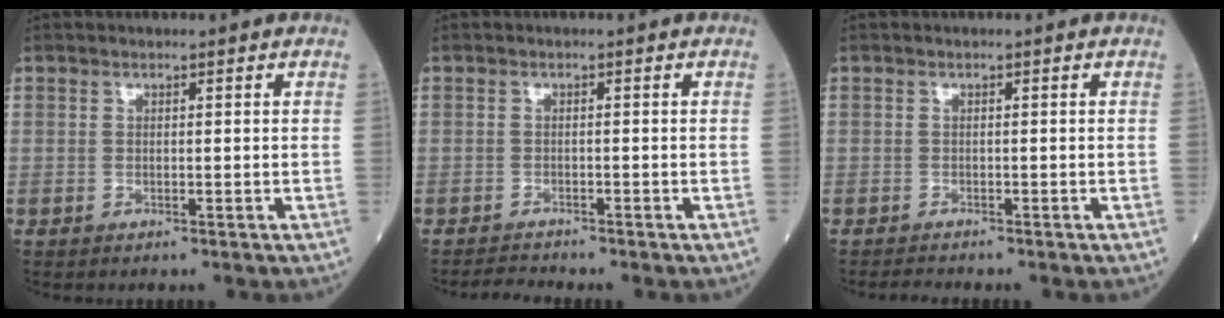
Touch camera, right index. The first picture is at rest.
{"total": 1.6, "force": [-1.6, -0.3, -0.2], "torque": [-0.001, -0.013, -0.028]}
{"total": 1.0, "force": [-1.0, -0.1, 0.0], "torque": [-0.005, -0.007, -0.016]}